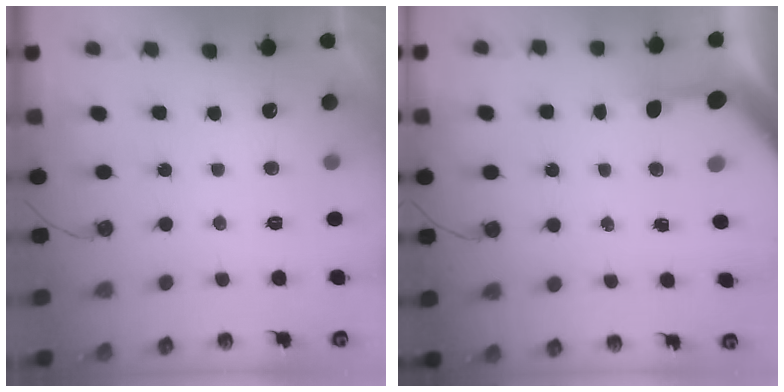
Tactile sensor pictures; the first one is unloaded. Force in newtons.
{"total": 5.6, "press": 5.6, "slide": 0.4}